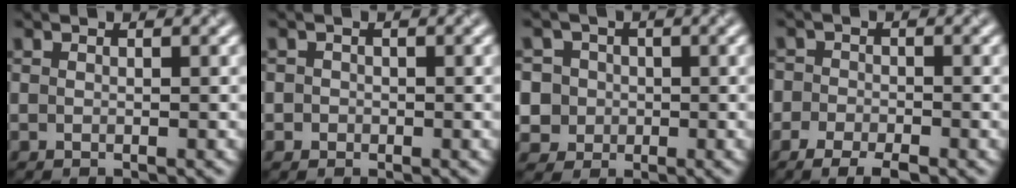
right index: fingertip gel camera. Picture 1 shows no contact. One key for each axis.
{"total": 0.9, "fx": -0.2, "fy": 0.9, "fz": 0.0, "tx": 0.011, "ty": -0.003, "tz": -0.005}
{"total": 6.2, "fx": -0.1, "fy": 6.0, "fz": 1.7, "tx": -0.031, "ty": 0.027, "tz": -0.019}
{"total": 4.6, "fx": -2.6, "fy": 2.9, "fz": 2.5, "tx": -0.018, "ty": -0.001, "tz": -0.047}